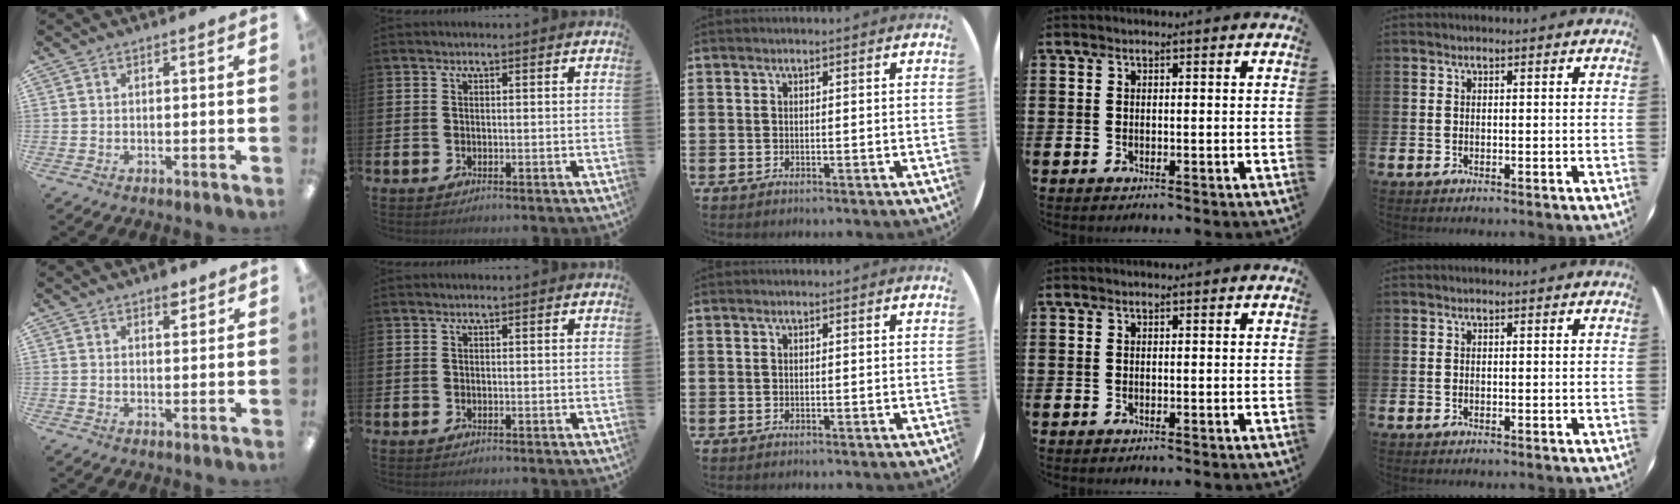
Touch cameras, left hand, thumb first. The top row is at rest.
{"thumb": {"total": 3.9, "force": [2.7, 1.9, 2.1], "torque": [-0.006, -0.018, 0.040]}}